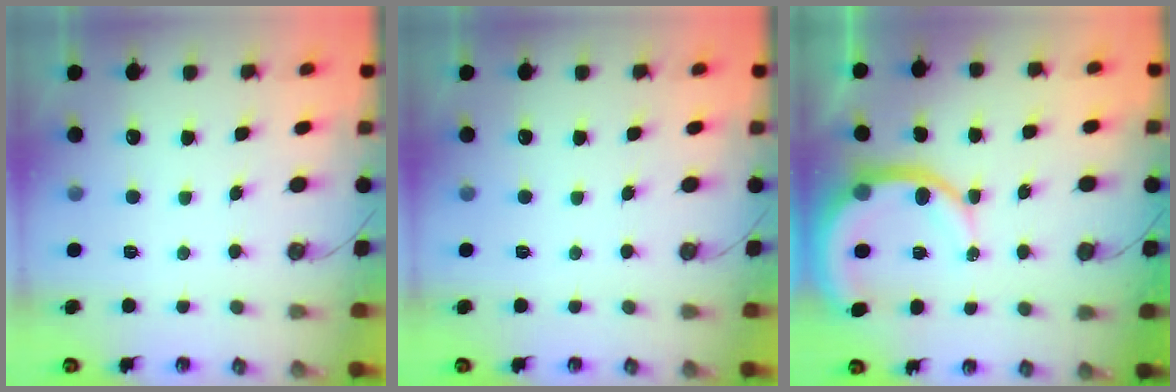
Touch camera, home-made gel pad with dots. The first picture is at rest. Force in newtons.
{"total": 0.0}
{"total": 9.6, "press": 9.5, "slide": 1.4}